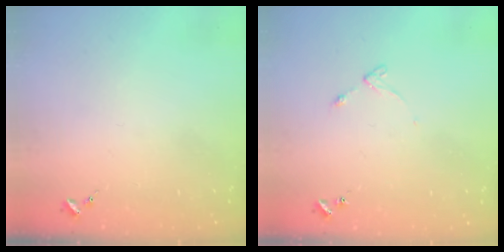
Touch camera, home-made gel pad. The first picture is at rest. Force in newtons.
{"total": 4.3, "press": 4.2, "slide": 0.5}